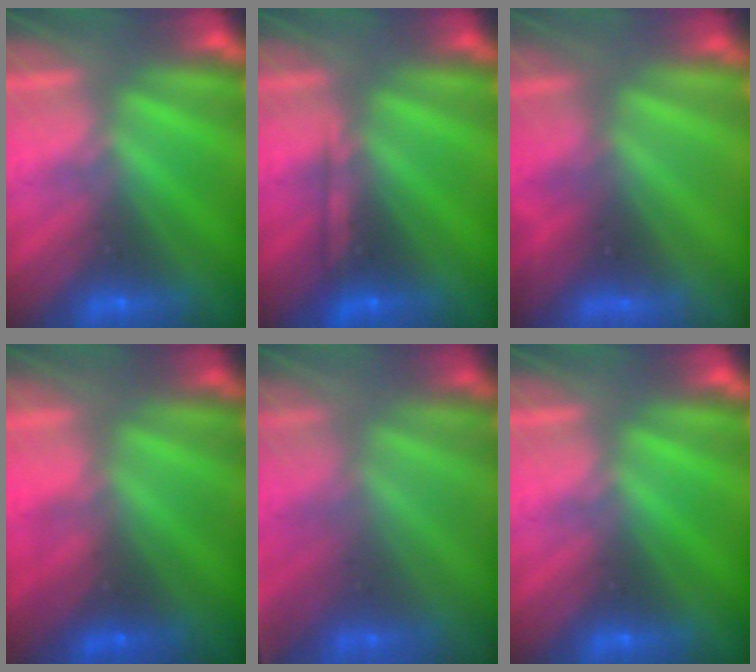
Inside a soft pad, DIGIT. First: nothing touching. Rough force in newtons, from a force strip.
{"total": 2.2}
{"total": 5.3}
{"total": 2.1}
{"total": 1.8}
{"total": 0.0}